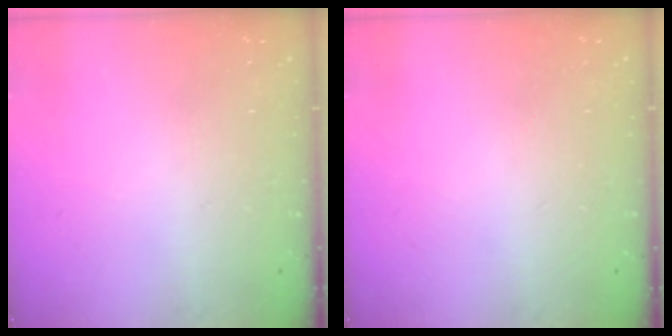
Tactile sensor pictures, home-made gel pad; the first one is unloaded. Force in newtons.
{"total": 0.0}